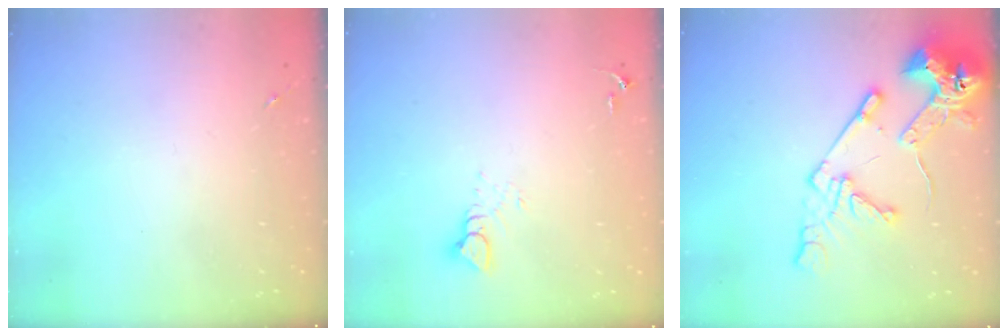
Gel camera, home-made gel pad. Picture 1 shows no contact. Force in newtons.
{"total": 4.7, "press": 4.7, "slide": 0.4}
{"total": 16.8, "press": 16.6, "slide": 2.2}